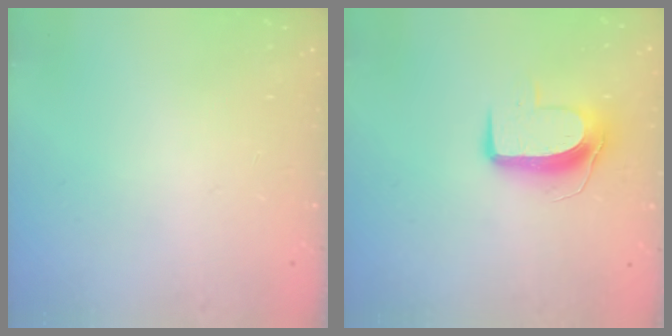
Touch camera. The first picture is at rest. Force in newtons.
{"total": 9.2, "press": 9.2, "slide": 0.2}